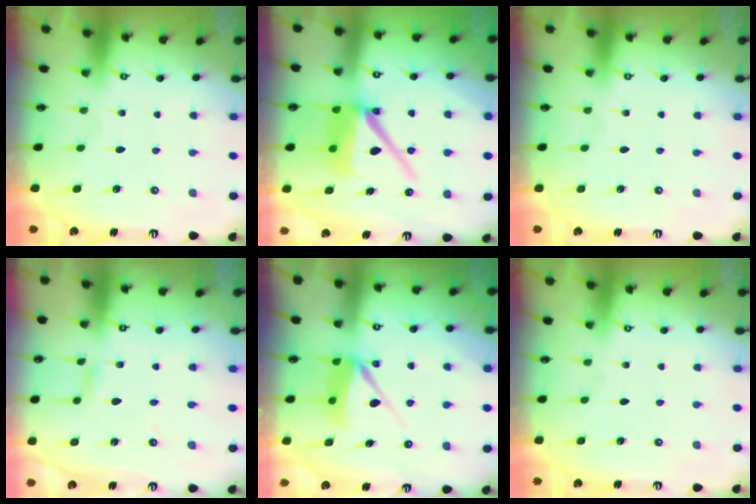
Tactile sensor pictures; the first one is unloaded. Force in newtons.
{"total": 11.1, "press": 11.0, "slide": 1.3}
{"total": 0.0}
{"total": 2.9, "press": 2.8, "slide": 0.3}
{"total": 8.4, "press": 8.3, "slide": 0.9}
{"total": 0.0}